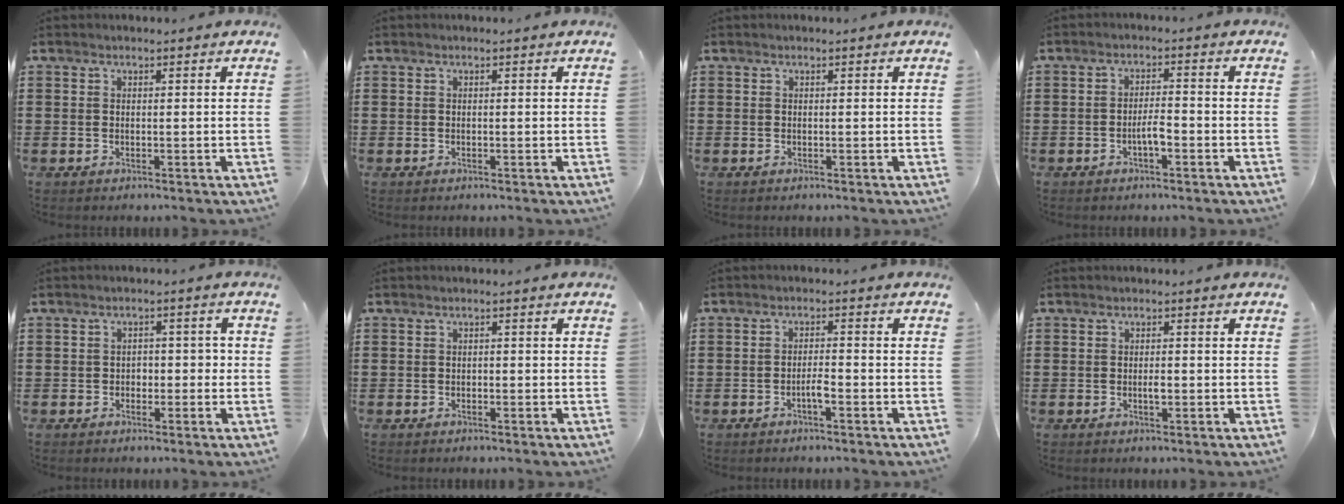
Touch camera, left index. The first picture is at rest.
{"total": 0.0}
{"total": 0.0}
{"total": 3.0, "force": [-1.3, 0.8, 2.6], "torque": [-0.048, 0.008, -0.026]}
{"total": 2.3, "force": [-0.7, 1.8, 1.3], "torque": [-0.024, 0.004, -0.021]}
{"total": 0.6, "force": [-0.4, 0.4, 0.2], "torque": [-0.007, 0.001, -0.009]}
{"total": 2.4, "force": [-1.3, 0.4, 1.9], "torque": [-0.038, 0.005, -0.025]}
{"total": 1.4, "force": [-0.4, 0.5, 1.3], "torque": [-0.026, 0.000, -0.007]}